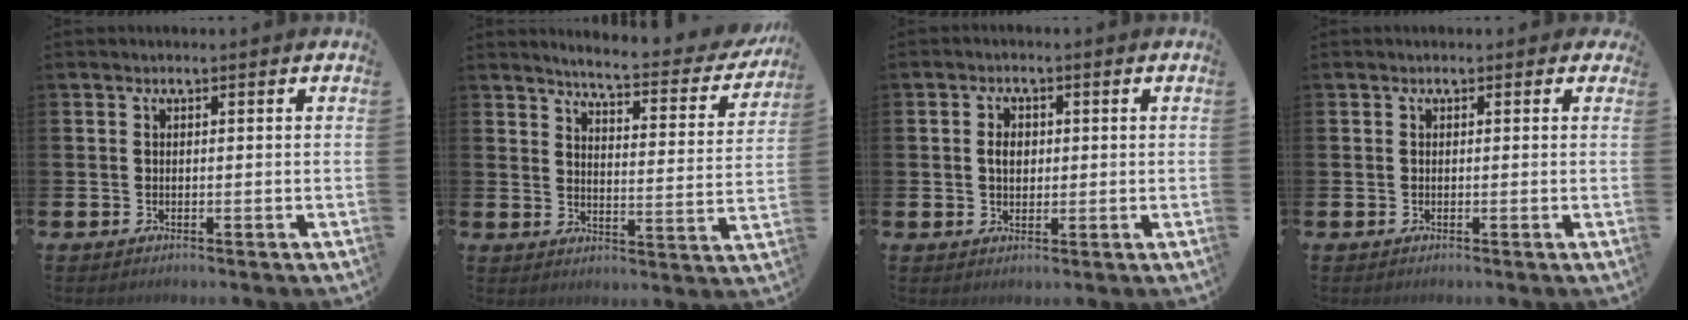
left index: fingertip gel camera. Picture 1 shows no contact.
{"total": 4.8, "force": [4.5, 0.3, 1.5], "torque": [-0.045, -0.039, 0.070]}
{"total": 2.5, "force": [0.4, 1.8, 1.7], "torque": [-0.010, -0.001, 0.000]}
{"total": 0.5, "force": [0.0, 0.5, 0.2], "torque": [-0.001, 0.006, -0.002]}